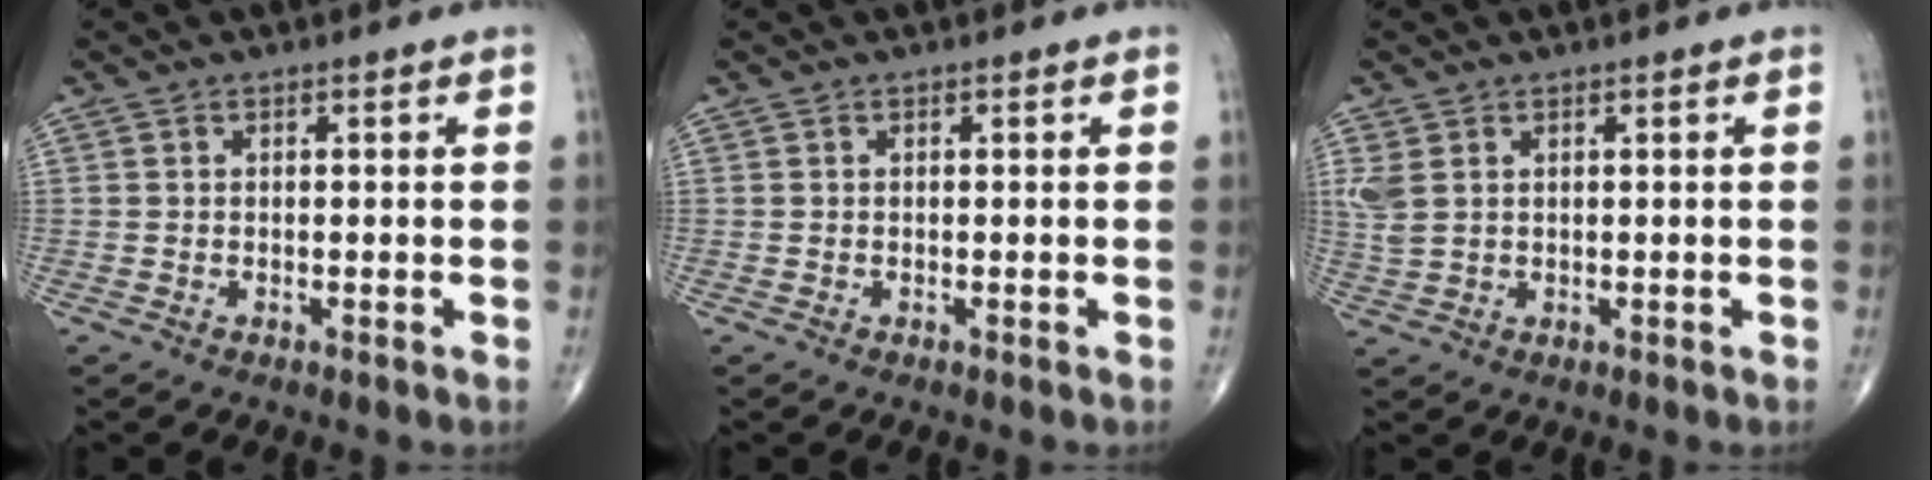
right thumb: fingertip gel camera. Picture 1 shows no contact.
{"total": 0.0}
{"total": 3.5, "force": [1.3, 2.2, 2.4], "torque": [-0.067, 0.003, 0.036]}